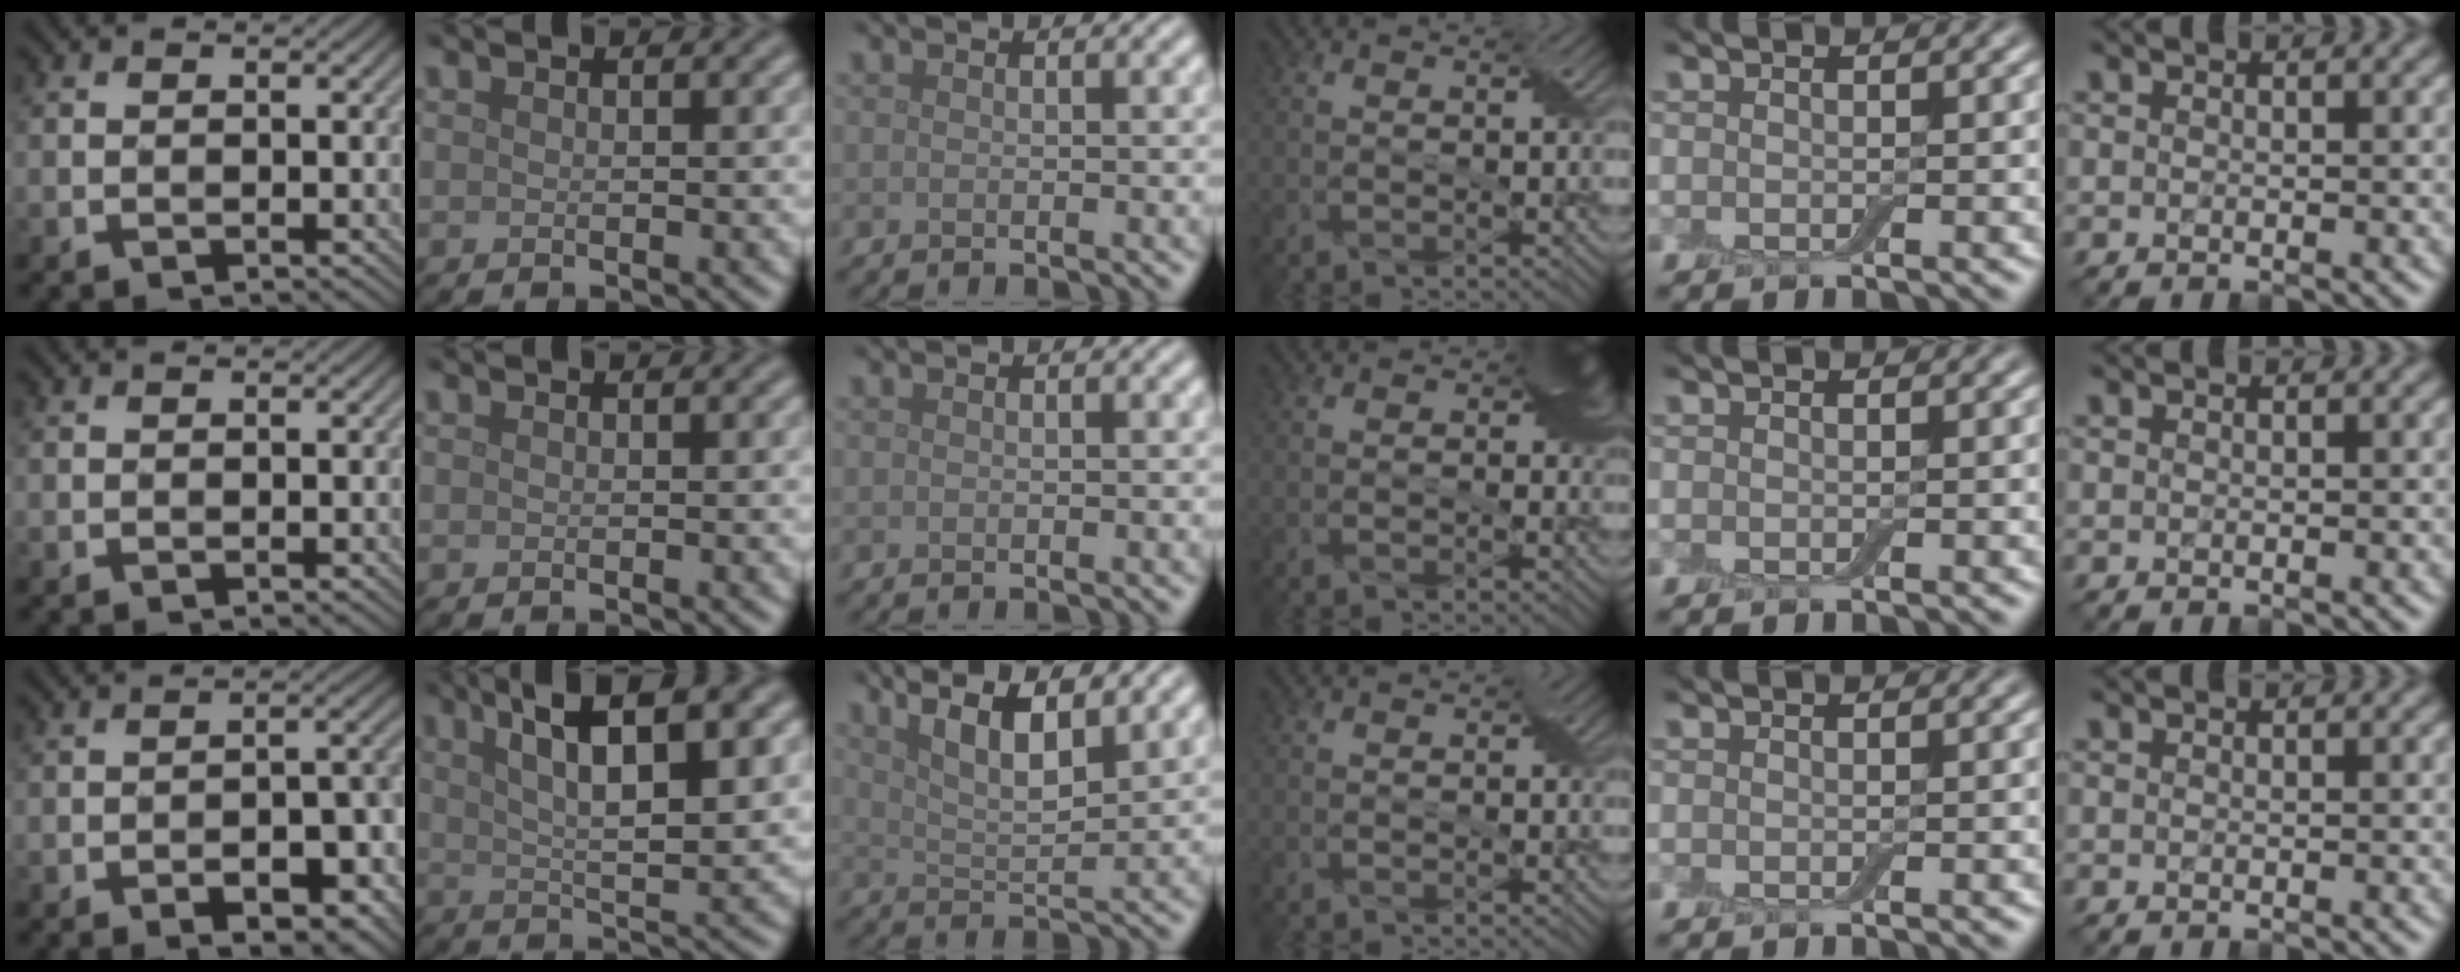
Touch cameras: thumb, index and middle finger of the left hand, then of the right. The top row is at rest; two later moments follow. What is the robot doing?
{"motion": "wrap", "object": "adhesive wrap"}